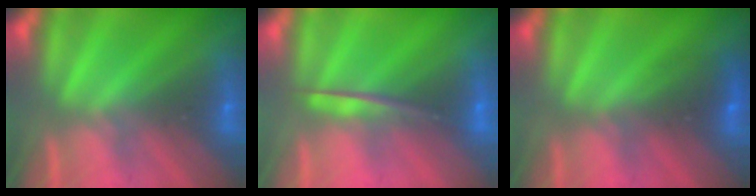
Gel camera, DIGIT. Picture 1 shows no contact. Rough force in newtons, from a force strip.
{"total": 4.5}
{"total": 2.4}